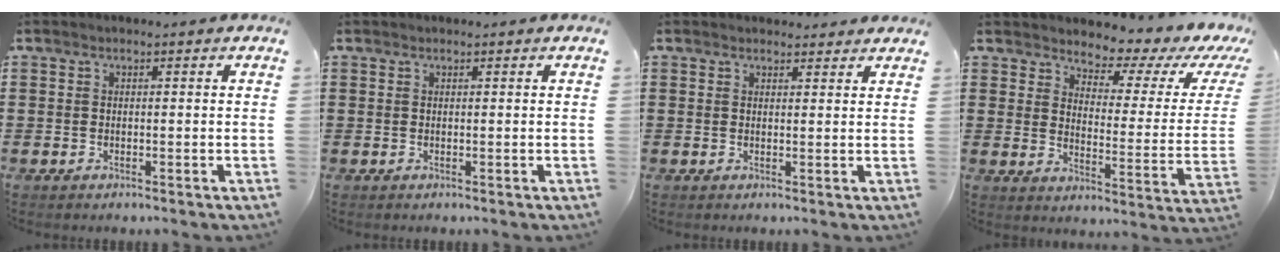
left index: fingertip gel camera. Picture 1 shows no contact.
{"total": 0.0}
{"total": 1.5, "force": [1.4, 0.5, 0.1], "torque": [-0.005, 0.003, 0.028]}
{"total": 3.7, "force": [3.3, 1.2, 1.2], "torque": [-0.034, -0.034, 0.045]}